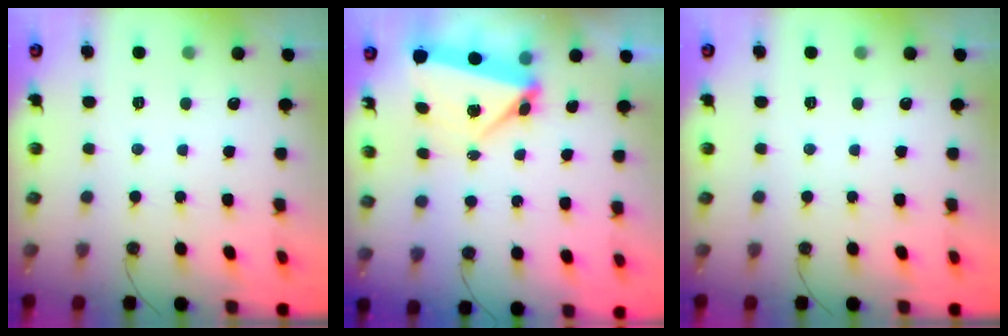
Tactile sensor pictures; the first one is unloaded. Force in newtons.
{"total": 5.3, "press": 5.2, "slide": 1.2}
{"total": 0.0}